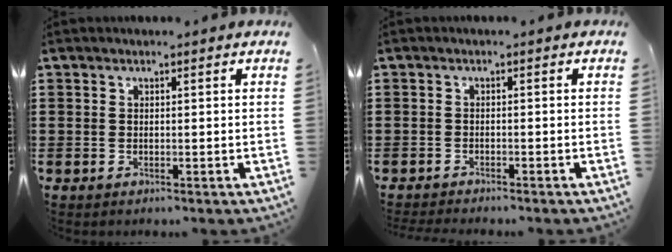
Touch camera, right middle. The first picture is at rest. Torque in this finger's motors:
{"motor_torque": [0.33, 0.02, 0.15, 0.02]}